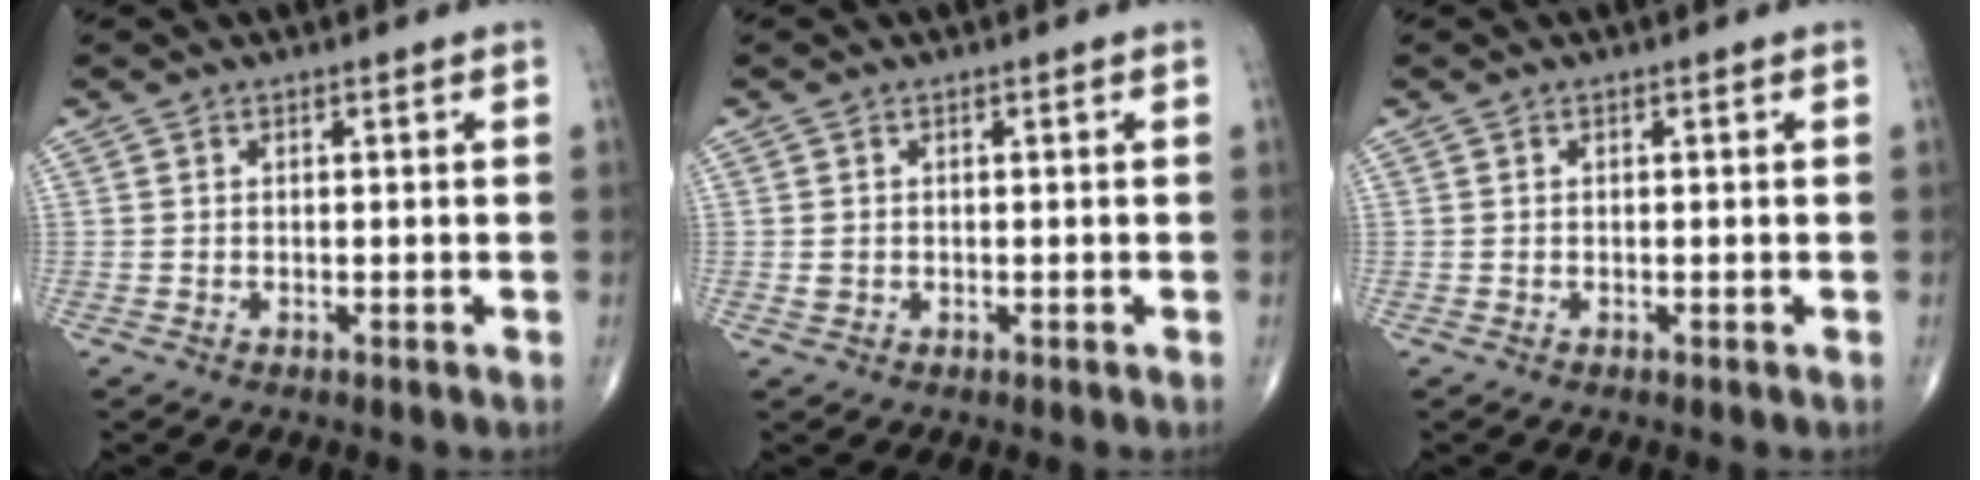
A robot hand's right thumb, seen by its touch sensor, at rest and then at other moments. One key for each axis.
{"total": 1.1, "fx": -0.1, "fy": 1.0, "fz": 0.6, "tx": -0.011, "ty": 0.002, "tz": 0.003}
{"total": 0.0}